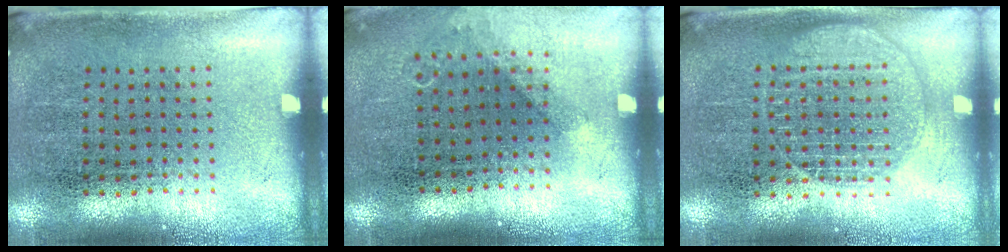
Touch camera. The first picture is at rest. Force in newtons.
{"total": 0.9, "press": 0.8, "slide": 0.3}
{"total": 1.3, "press": 1.3, "slide": 0.2}